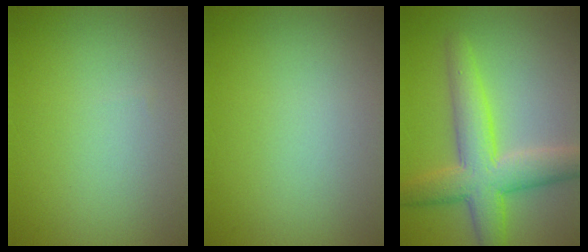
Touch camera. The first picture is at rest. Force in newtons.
{"total": 0.0}
{"total": 6.6, "press": 6.6, "slide": 0.2}